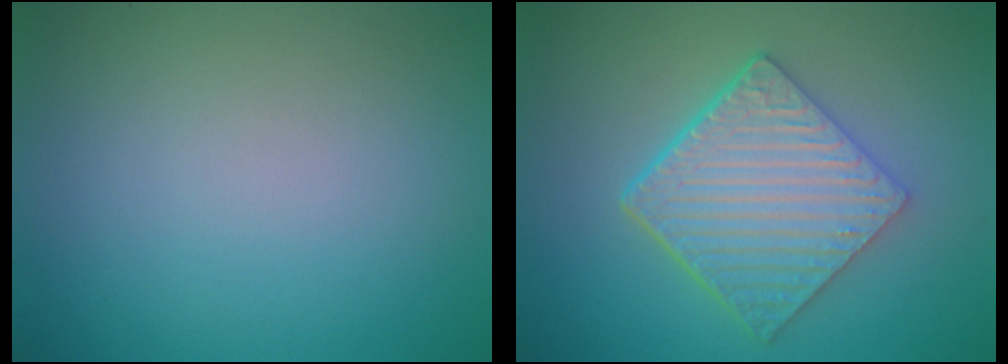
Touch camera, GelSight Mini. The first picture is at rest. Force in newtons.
{"total": 6.4, "press": 4.6, "slide": 4.4}